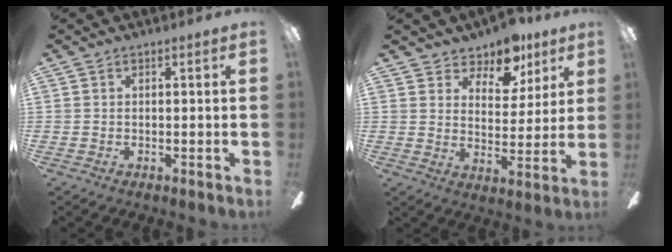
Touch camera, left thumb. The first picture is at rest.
{"total": 9.4, "force": [7.6, 4.7, 3.1], "torque": [-0.055, -0.049, 0.138]}